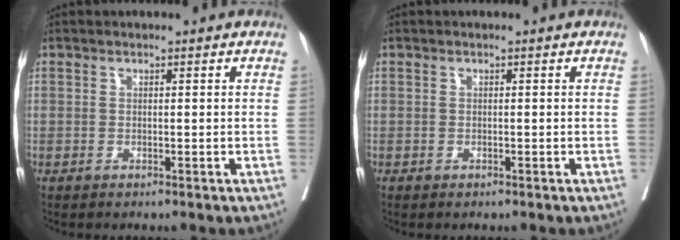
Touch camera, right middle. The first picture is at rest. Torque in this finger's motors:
{"motor_torque": [0.05, -0.46, 0.04, 0.01]}